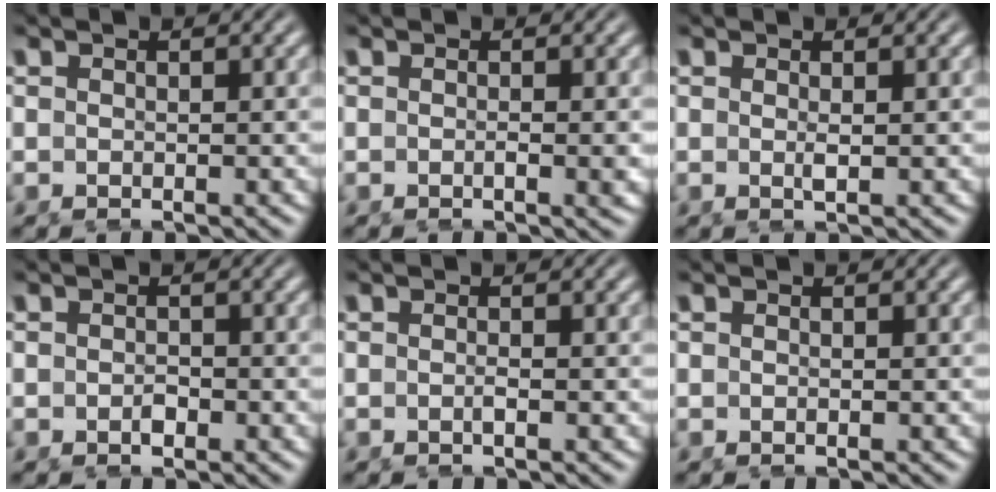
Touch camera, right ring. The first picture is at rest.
{"total": 0.8, "force": [-0.2, -0.1, 0.7], "torque": [-0.011, -0.001, -0.004]}
{"total": 0.9, "force": [0.0, -0.6, 0.6], "torque": [-0.011, -0.009, 0.006]}
{"total": 0.7, "force": [-0.6, 0.1, 0.4], "torque": [-0.005, -0.006, -0.006]}
{"total": 0.5, "force": [-0.3, -0.1, 0.4], "torque": [-0.008, 0.000, -0.006]}
{"total": 0.0}